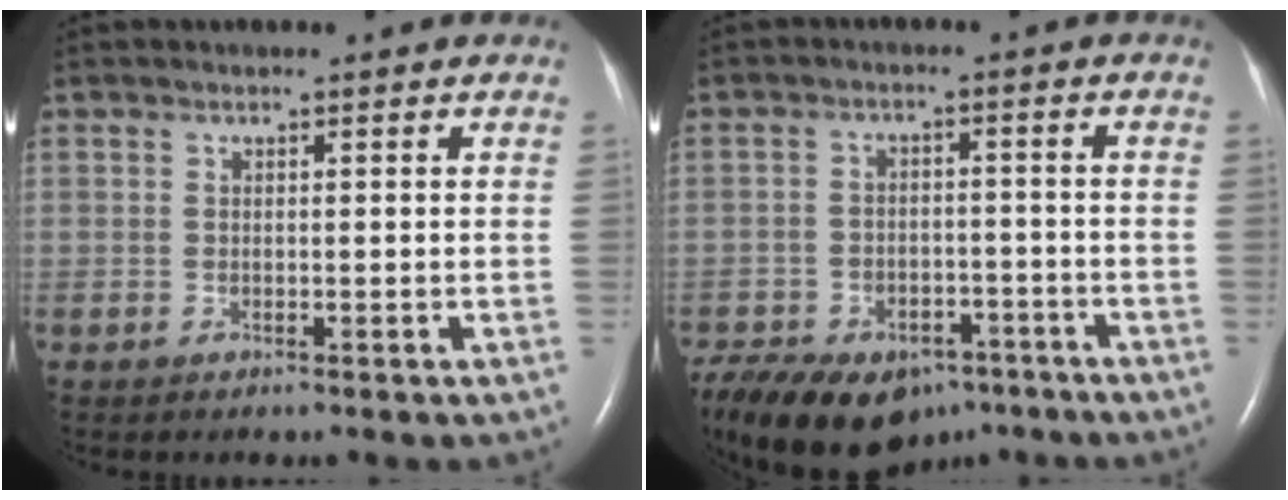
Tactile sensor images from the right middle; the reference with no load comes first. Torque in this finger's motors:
{"motor_torque": [0.96, -0.93, 0.17, 0.06]}